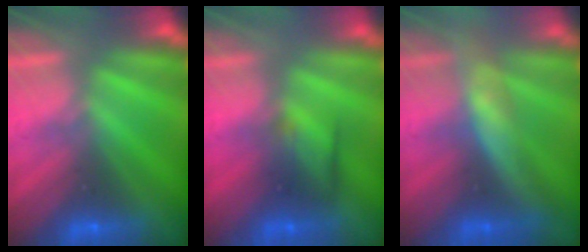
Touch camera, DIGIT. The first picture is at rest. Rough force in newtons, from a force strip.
{"total": 2.4}
{"total": 3.4}